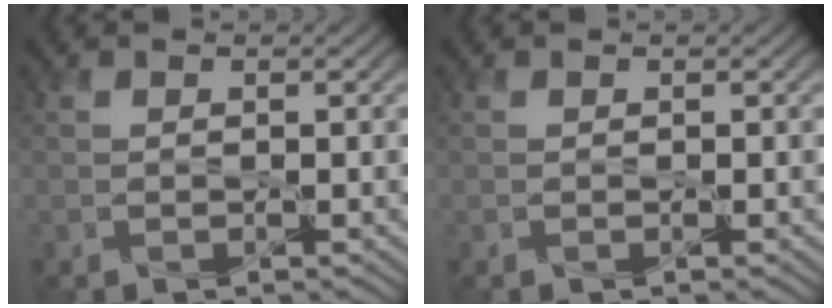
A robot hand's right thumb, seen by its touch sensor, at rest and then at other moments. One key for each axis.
{"total": 0.0}